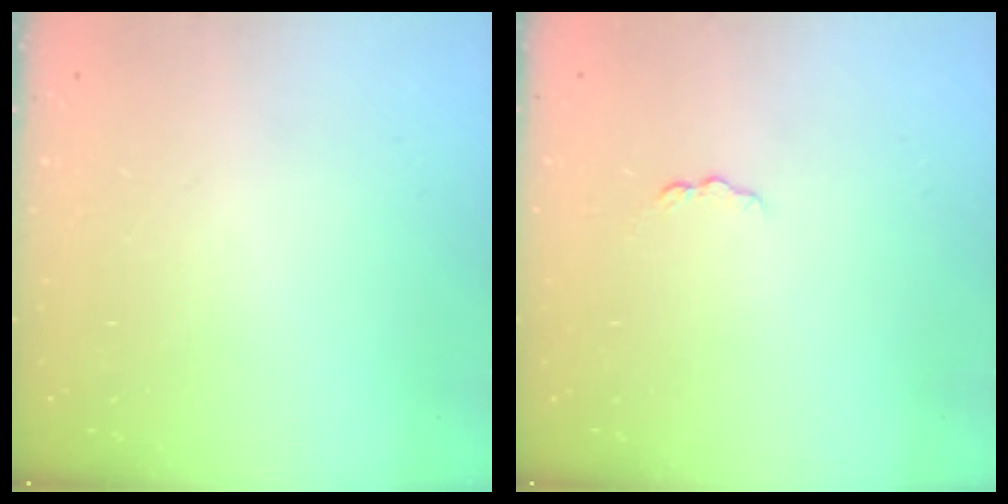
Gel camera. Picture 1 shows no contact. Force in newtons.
{"total": 3.4, "press": 3.4, "slide": 0.5}